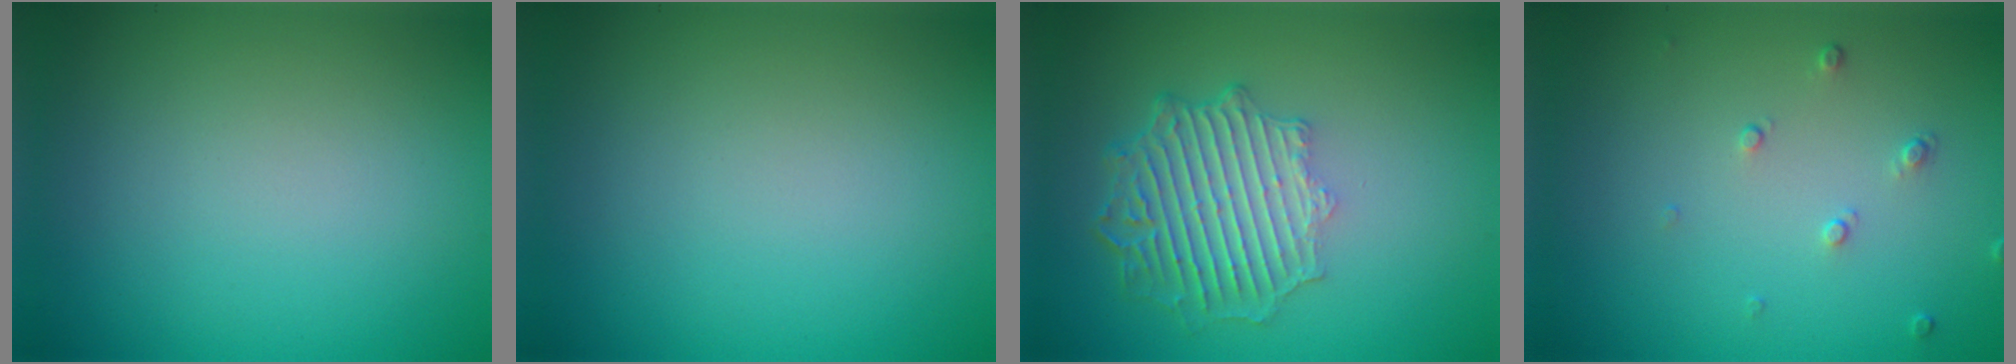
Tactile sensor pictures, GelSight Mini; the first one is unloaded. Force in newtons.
{"total": 0.0}
{"total": 6.0, "press": 4.6, "slide": 3.9}
{"total": 0.9, "press": 0.6, "slide": 0.7}